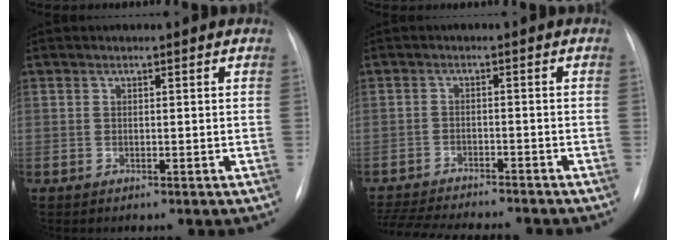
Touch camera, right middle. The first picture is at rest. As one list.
[{"total": 14.9, "force": [-13.5, 2.5, 5.8], "torque": [-0.122, -0.015, -0.193]}]